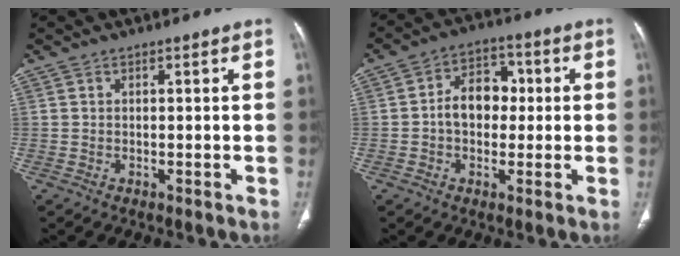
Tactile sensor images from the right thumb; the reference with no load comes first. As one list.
[{"total": 8.7, "force": [0.0, 6.4, 5.8], "torque": [-0.062, 0.026, -0.009]}]